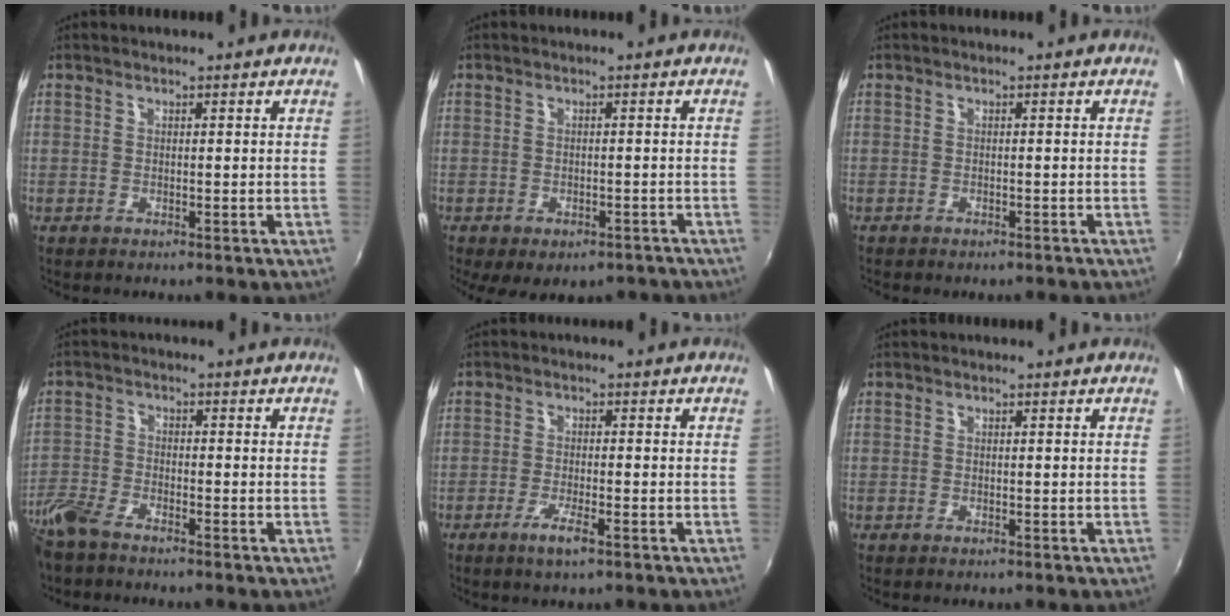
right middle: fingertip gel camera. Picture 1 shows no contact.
{"total": 9.2, "force": [-6.6, 4.3, 4.8], "torque": [-0.096, -0.027, -0.079]}
{"total": 1.8, "force": [-1.6, 0.6, 0.6], "torque": [-0.016, -0.009, -0.022]}
{"total": 6.6, "force": [-5.5, 1.9, 3.1], "torque": [-0.082, -0.015, -0.116]}
{"total": 3.7, "force": [-2.2, 0.4, 3.0], "torque": [-0.066, -0.008, -0.043]}
{"total": 0.0}